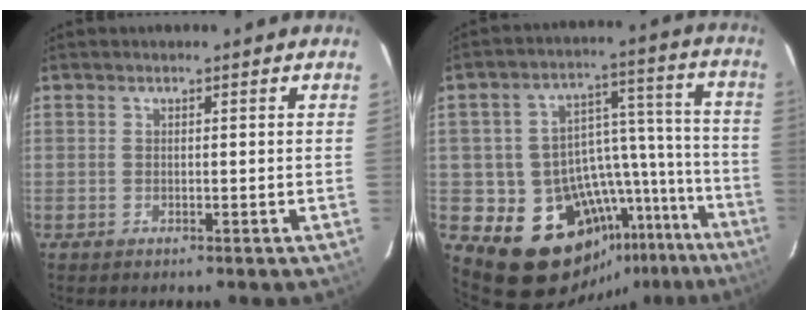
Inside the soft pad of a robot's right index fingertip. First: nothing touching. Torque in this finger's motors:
{"motor_torque": [1.63, -0.51, 0.79, 0.11]}